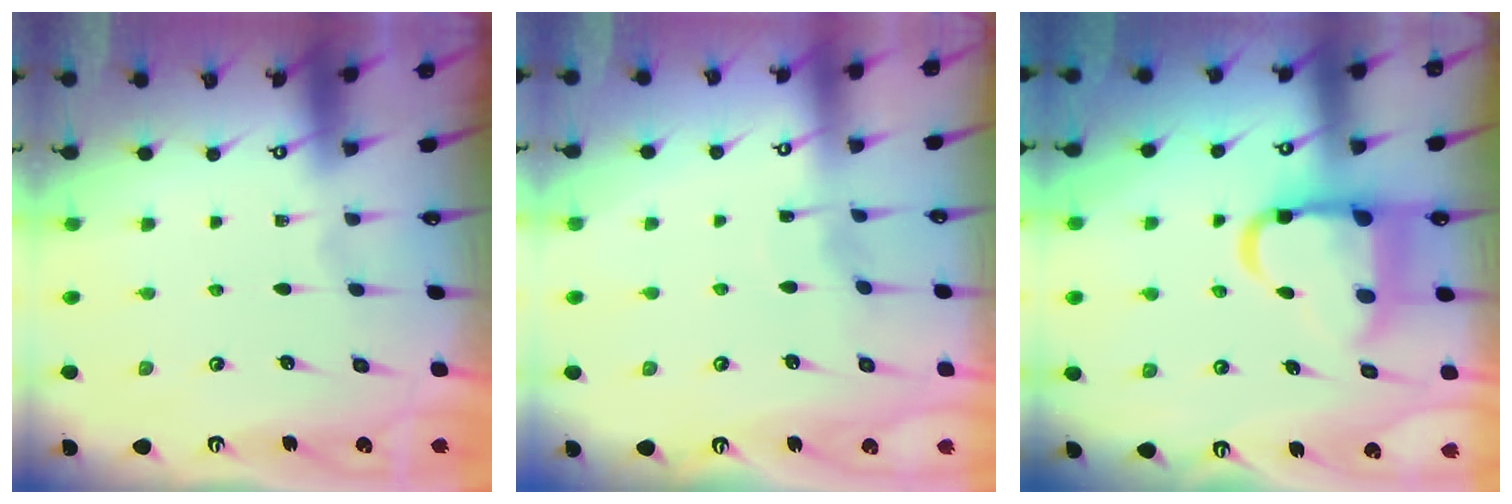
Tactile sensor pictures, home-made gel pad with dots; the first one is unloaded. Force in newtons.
{"total": 3.7, "press": 3.6, "slide": 0.6}
{"total": 14.3, "press": 14.3, "slide": 1.5}